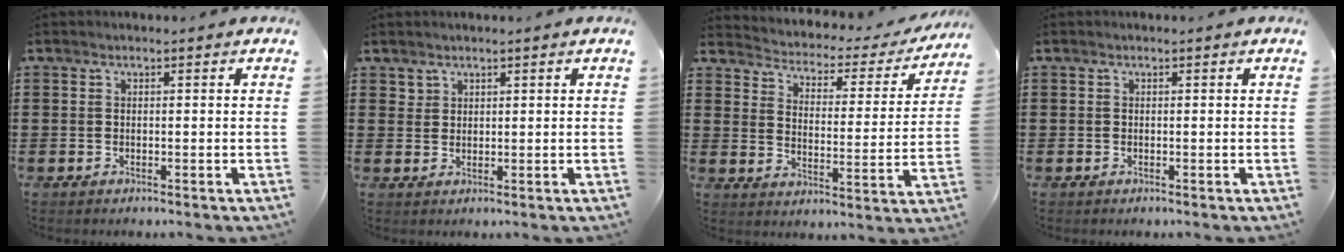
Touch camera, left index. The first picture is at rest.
{"total": 1.6, "force": [1.4, 0.8, 0.0], "torque": [-0.003, 0.000, 0.028]}
{"total": 2.1, "force": [1.9, 0.8, 0.4], "torque": [-0.025, -0.022, 0.022]}
{"total": 0.0}